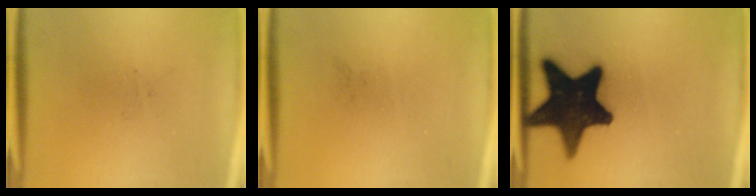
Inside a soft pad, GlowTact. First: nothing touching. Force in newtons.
{"total": 0.0}
{"total": 19.8}